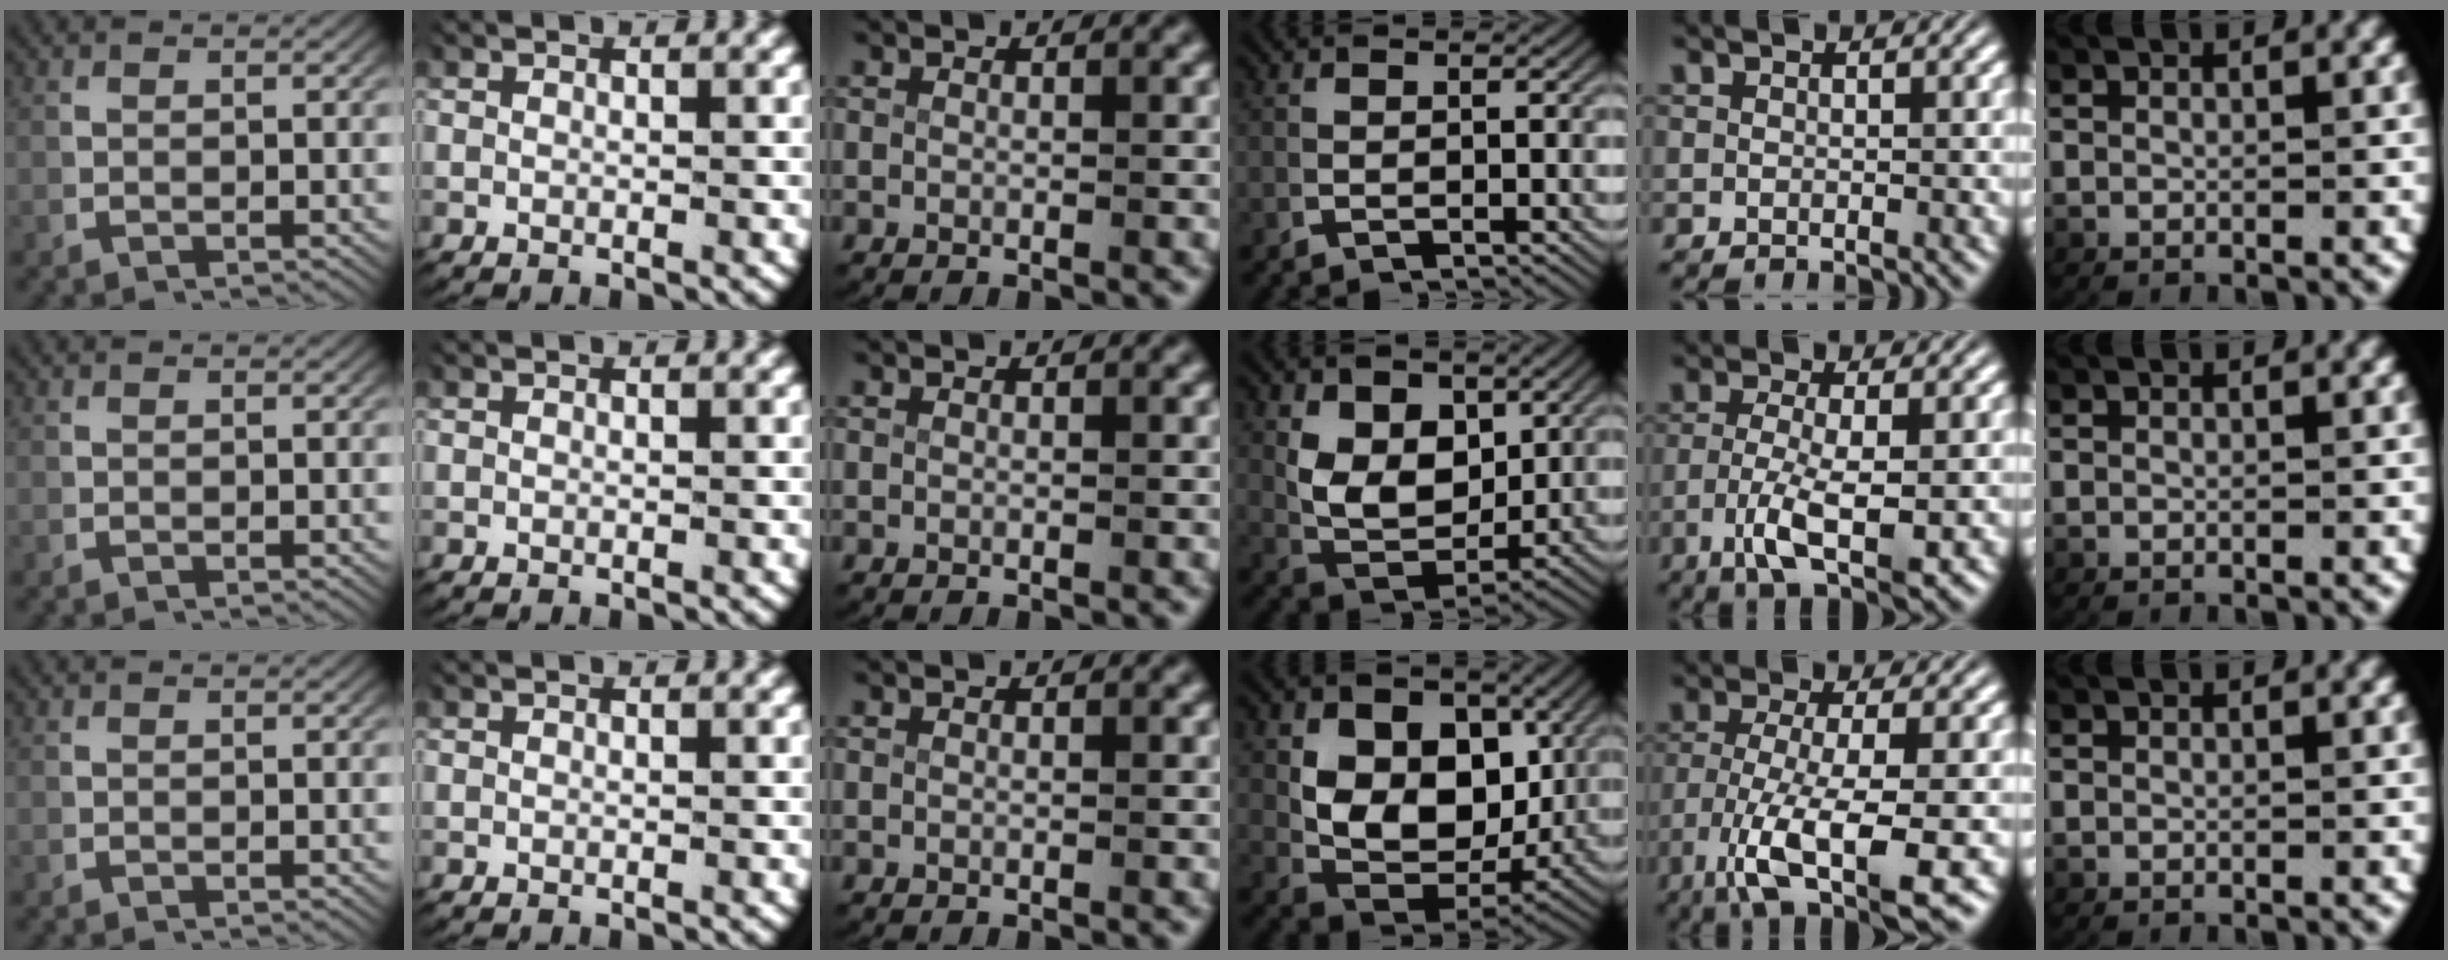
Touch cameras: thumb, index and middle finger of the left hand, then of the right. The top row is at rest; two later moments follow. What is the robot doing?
{"motion": "lift_and_place", "object": "key"}